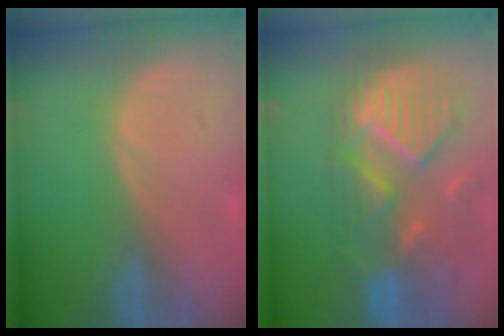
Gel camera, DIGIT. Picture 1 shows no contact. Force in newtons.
{"total": 11.7, "press": 10.3, "slide": 5.6}